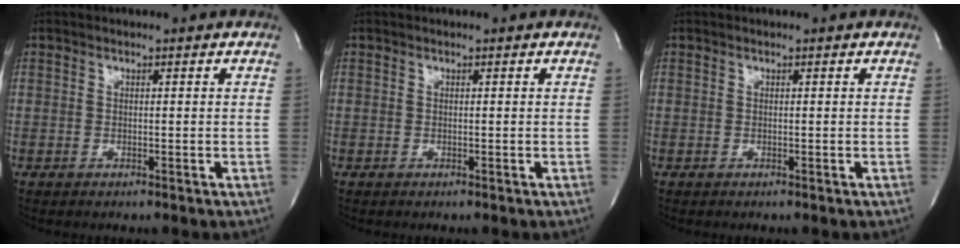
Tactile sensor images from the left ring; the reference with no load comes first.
{"total": 0.0}
{"total": 0.0}